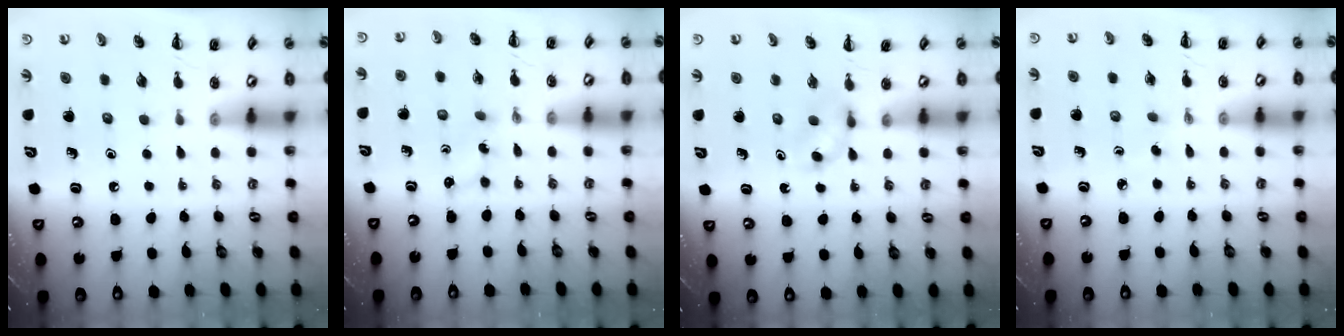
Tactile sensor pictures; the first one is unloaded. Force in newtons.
{"total": 2.8, "press": 2.6, "slide": 1.0}
{"total": 3.0, "press": 2.7, "slide": 1.1}
{"total": 1.7, "press": 1.5, "slide": 0.8}